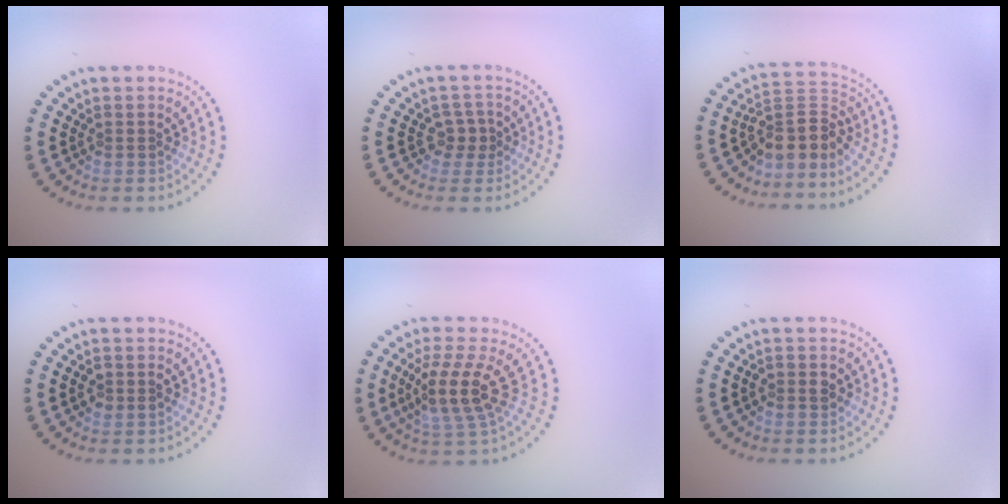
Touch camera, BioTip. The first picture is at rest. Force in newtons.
{"total": 1.9, "press": 1.6, "slide": 0.9}
{"total": 3.9, "press": 2.8, "slide": 2.6}
{"total": 1.4, "press": 1.3, "slide": 0.2}
{"total": 4.2, "press": 3.6, "slide": 2.1}
{"total": 1.4, "press": 1.4, "slide": 0.4}